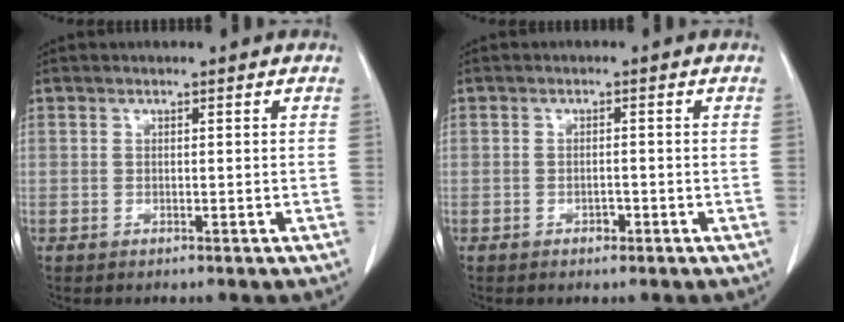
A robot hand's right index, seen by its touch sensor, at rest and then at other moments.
{"total": 1.1, "force": [-0.7, 0.6, 0.7], "torque": [-0.009, 0.001, -0.008]}